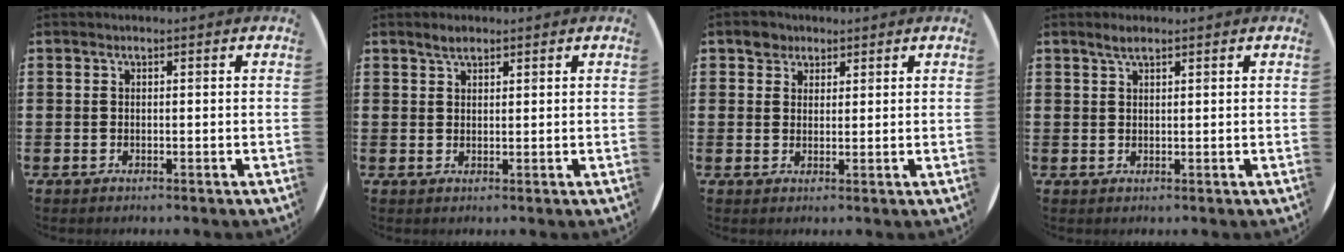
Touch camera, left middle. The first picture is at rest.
{"total": 1.8, "force": [1.6, 0.6, 0.7], "torque": [-0.007, 0.000, 0.028]}
{"total": 2.5, "force": [1.9, 1.6, 0.1], "torque": [0.008, -0.001, 0.035]}
{"total": 1.7, "force": [1.3, 0.3, 1.0], "torque": [-0.022, 0.003, 0.024]}